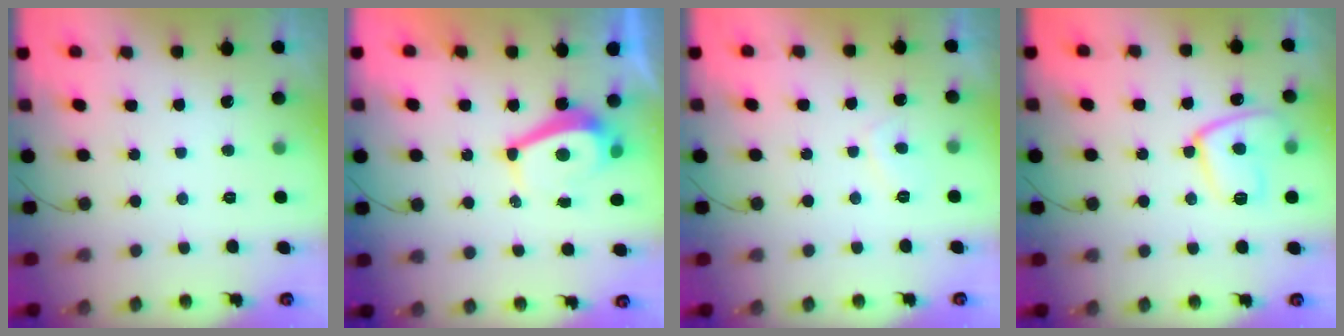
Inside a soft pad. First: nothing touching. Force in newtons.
{"total": 5.2, "press": 5.1, "slide": 0.7}
{"total": 2.4, "press": 2.3, "slide": 0.6}
{"total": 12.0, "press": 11.9, "slide": 1.2}